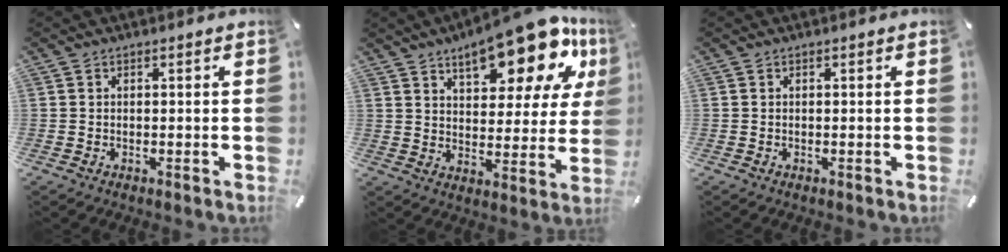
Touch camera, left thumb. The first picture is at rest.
{"total": 20.1, "force": [12.6, 8.1, 13.4], "torque": [-0.184, -0.078, 0.203]}
{"total": 0.0}